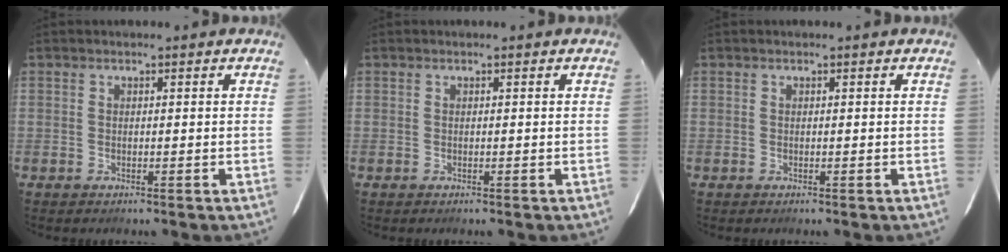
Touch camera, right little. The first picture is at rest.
{"total": 0.0}
{"total": 0.0}